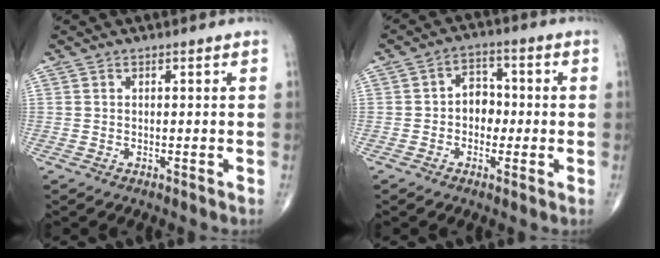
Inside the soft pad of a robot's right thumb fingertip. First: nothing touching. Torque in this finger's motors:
{"motor_torque": [1.19, 1.08, 0.19, 0.04, -0.03]}